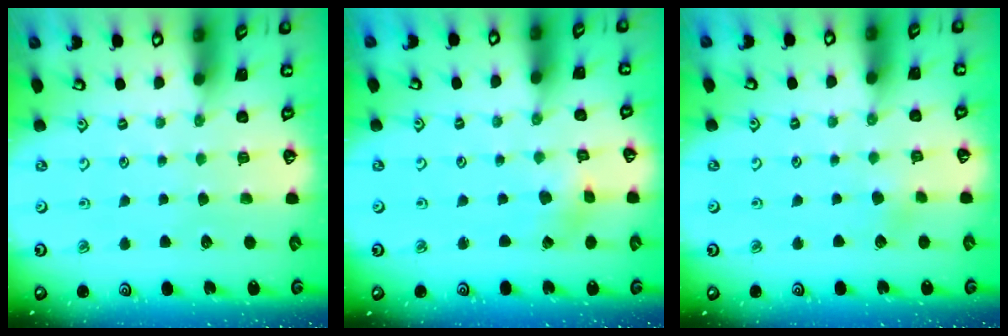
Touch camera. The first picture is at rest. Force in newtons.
{"total": 1.3, "press": 1.3, "slide": 0.2}
{"total": 1.9, "press": 1.9, "slide": 0.2}